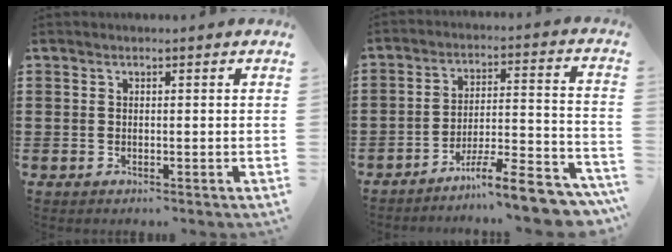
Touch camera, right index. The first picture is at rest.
{"total": 9.8, "force": [-8.3, 0.8, 5.2], "torque": [-0.069, 0.018, -0.156]}